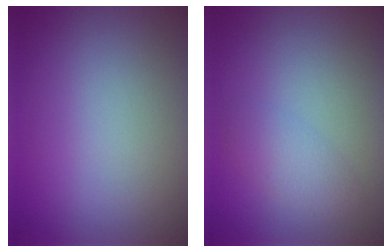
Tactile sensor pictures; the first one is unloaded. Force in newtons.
{"total": 2.1, "press": 2.1, "slide": 0.1}